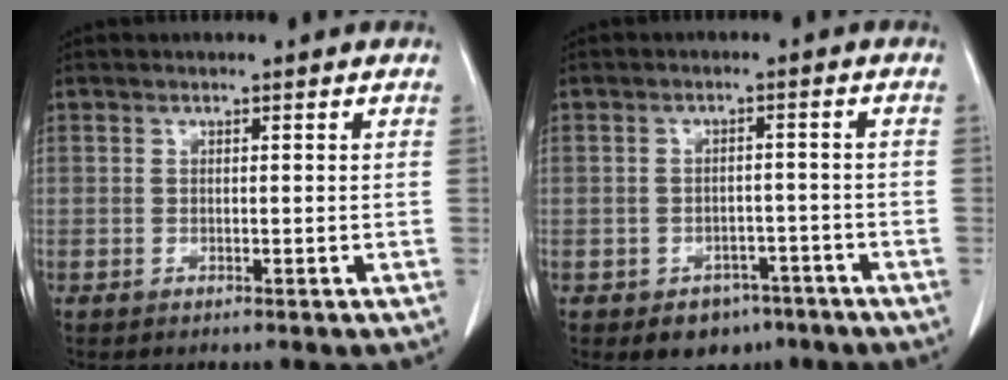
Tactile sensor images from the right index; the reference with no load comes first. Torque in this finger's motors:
{"motor_torque": [-0.50, 0.04, -0.13, -0.08]}